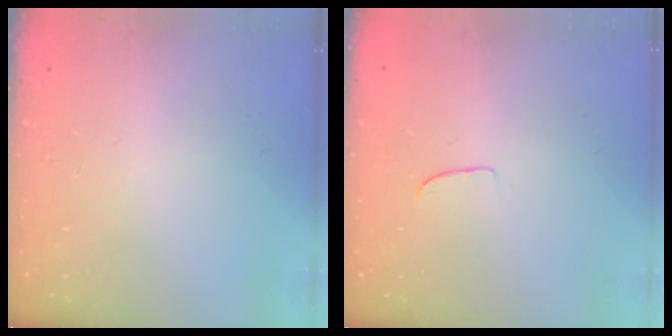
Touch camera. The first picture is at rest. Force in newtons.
{"total": 5.7, "press": 5.7, "slide": 0.5}